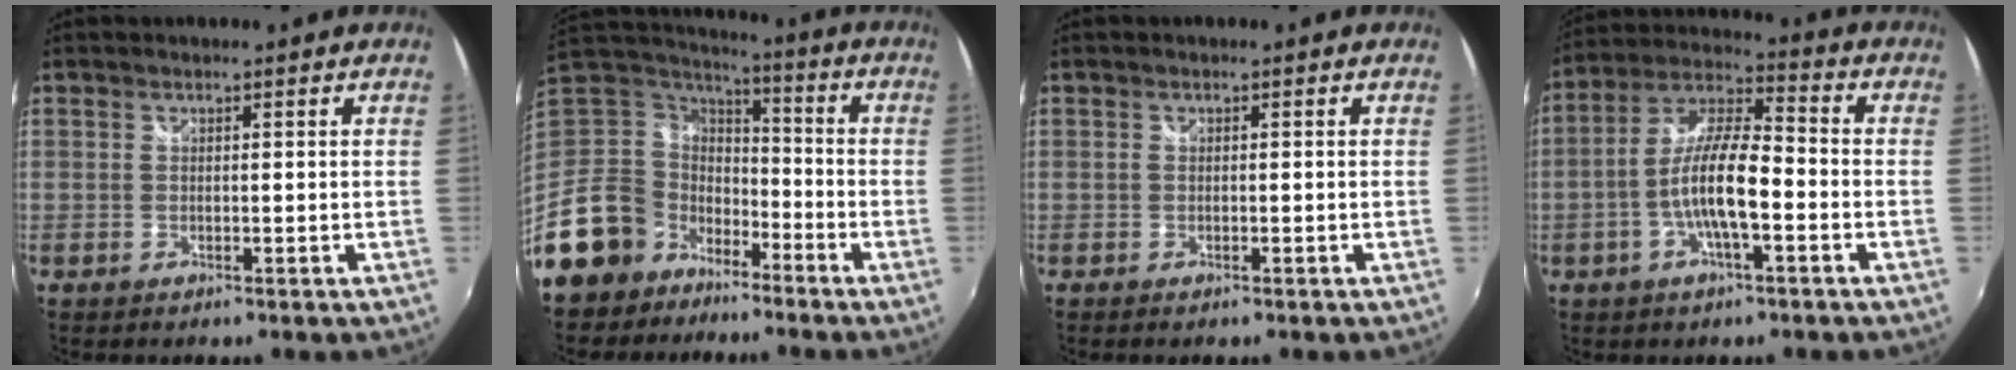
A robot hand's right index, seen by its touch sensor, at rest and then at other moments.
{"total": 15.1, "force": [-9.5, 11.4, 2.9], "torque": [-0.102, 0.030, -0.173]}
{"total": 0.8, "force": [-0.6, 0.4, 0.3], "torque": [-0.009, -0.004, -0.012]}
{"total": 12.0, "force": [-3.5, 2.9, 11.2], "torque": [-0.227, 0.009, -0.065]}